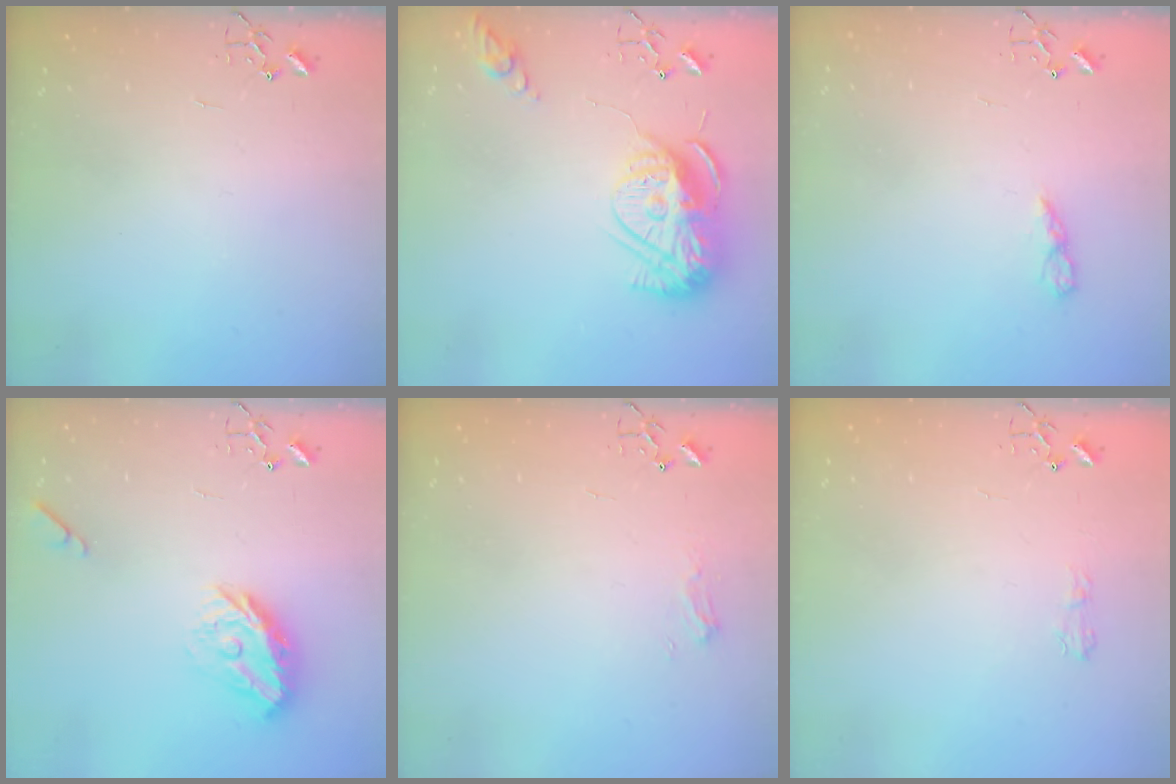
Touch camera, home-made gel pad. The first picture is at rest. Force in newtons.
{"total": 16.0, "press": 16.0, "slide": 1.5}
{"total": 5.8, "press": 5.7, "slide": 0.6}
{"total": 13.5, "press": 13.4, "slide": 0.7}
{"total": 6.0, "press": 6.0, "slide": 0.7}
{"total": 5.0, "press": 5.0, "slide": 0.6}